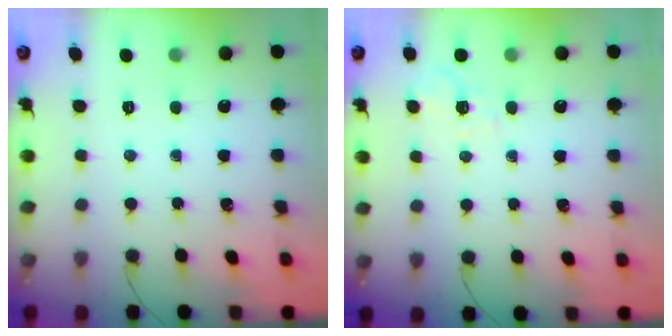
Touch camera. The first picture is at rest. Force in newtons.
{"total": 1.9, "press": 0.8, "slide": 1.8}